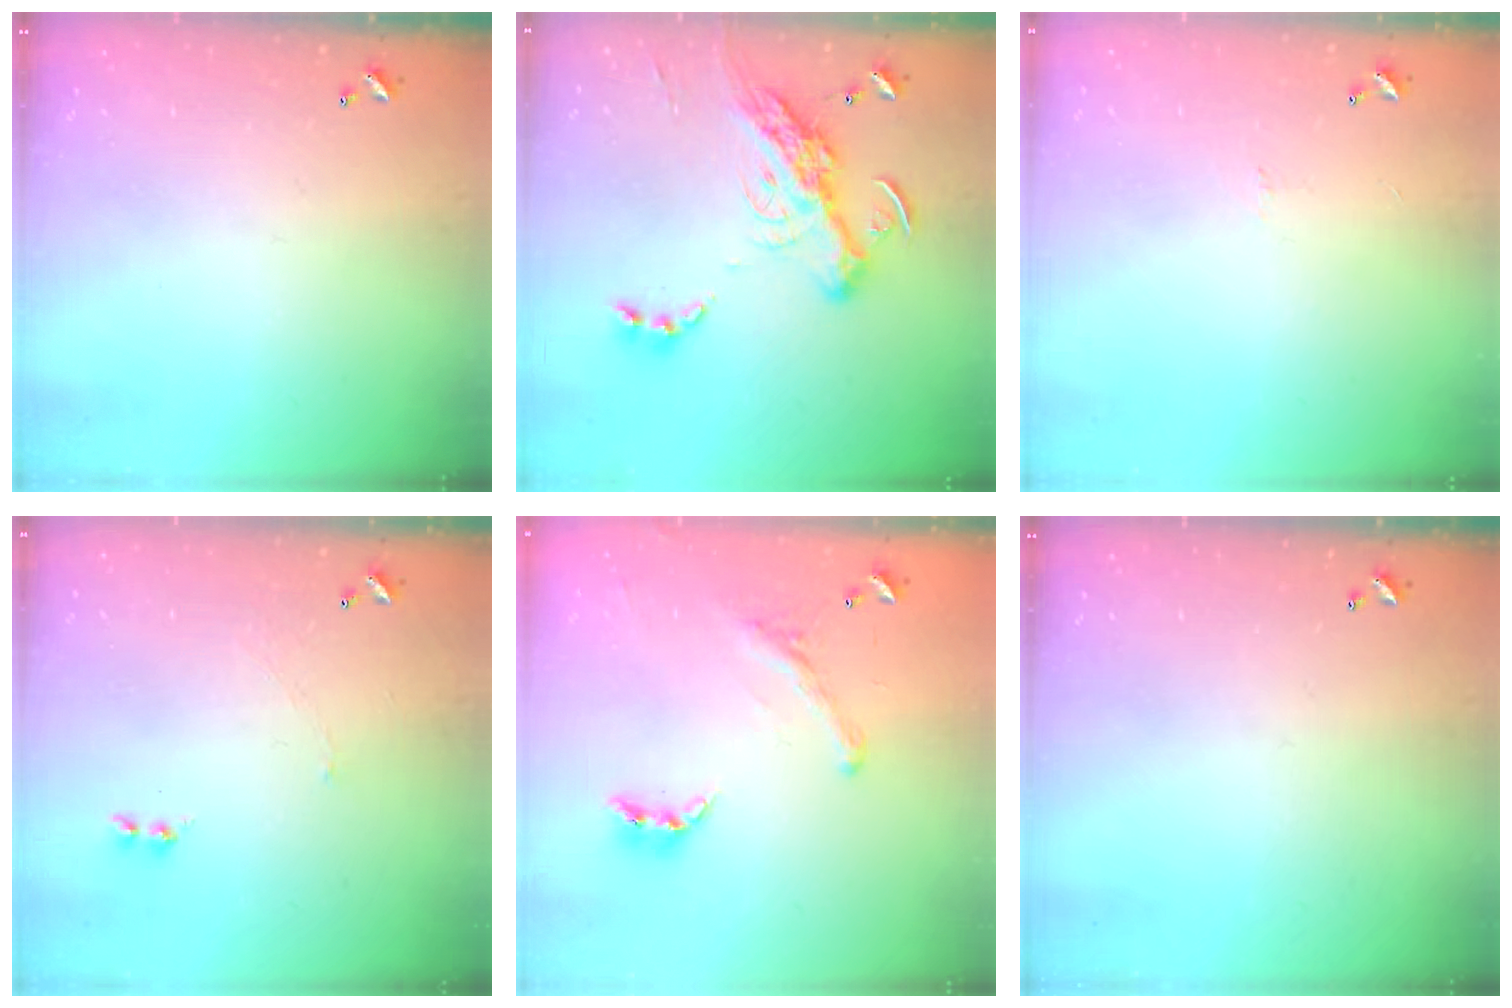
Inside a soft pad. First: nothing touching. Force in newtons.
{"total": 21.4, "press": 21.3, "slide": 1.9}
{"total": 0.0}
{"total": 2.6, "press": 2.6, "slide": 0.6}
{"total": 2.0, "press": 1.5, "slide": 1.2}
{"total": 0.0}